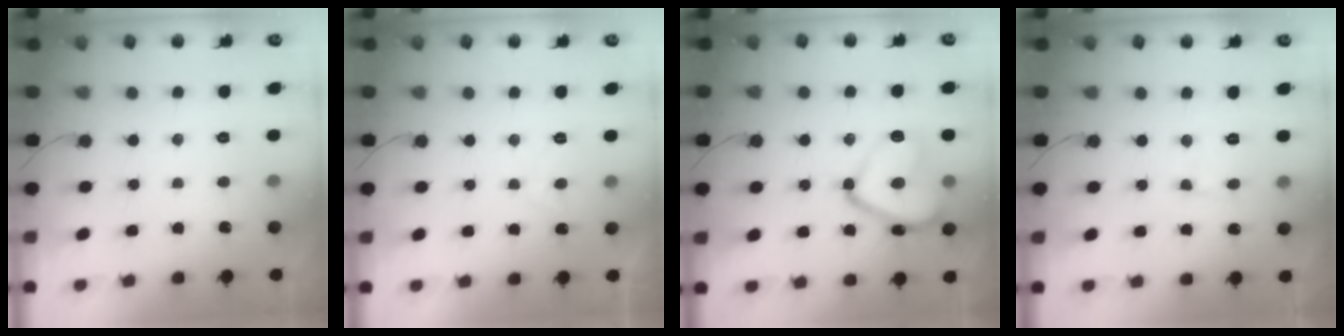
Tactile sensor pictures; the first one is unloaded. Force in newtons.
{"total": 1.9, "press": 1.7, "slide": 0.8}
{"total": 16.8, "press": 16.8, "slide": 1.2}
{"total": 5.5, "press": 5.4, "slide": 0.5}